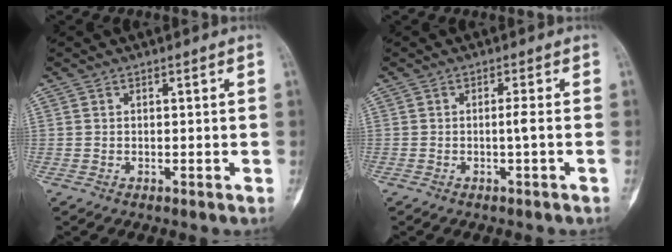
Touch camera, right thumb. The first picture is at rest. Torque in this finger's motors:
{"motor_torque": [0.42, 0.08, 0.36, -0.05, 0.12]}